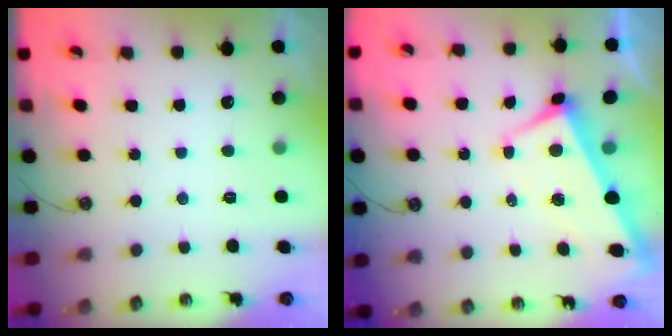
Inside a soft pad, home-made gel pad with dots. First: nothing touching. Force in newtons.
{"total": 2.5, "press": 2.3, "slide": 0.9}